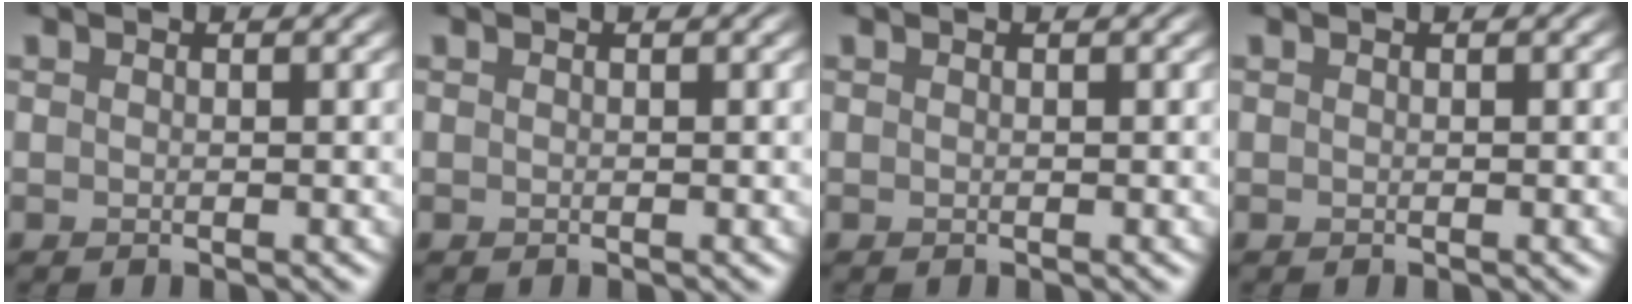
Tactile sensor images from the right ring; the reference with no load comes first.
{"total": 0.0}
{"total": 0.0}
{"total": 0.0}